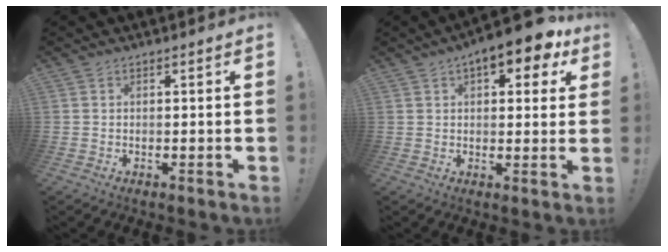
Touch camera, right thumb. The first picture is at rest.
{"total": 10.1, "force": [6.1, 3.8, 7.0], "torque": [-0.082, -0.036, 0.100]}